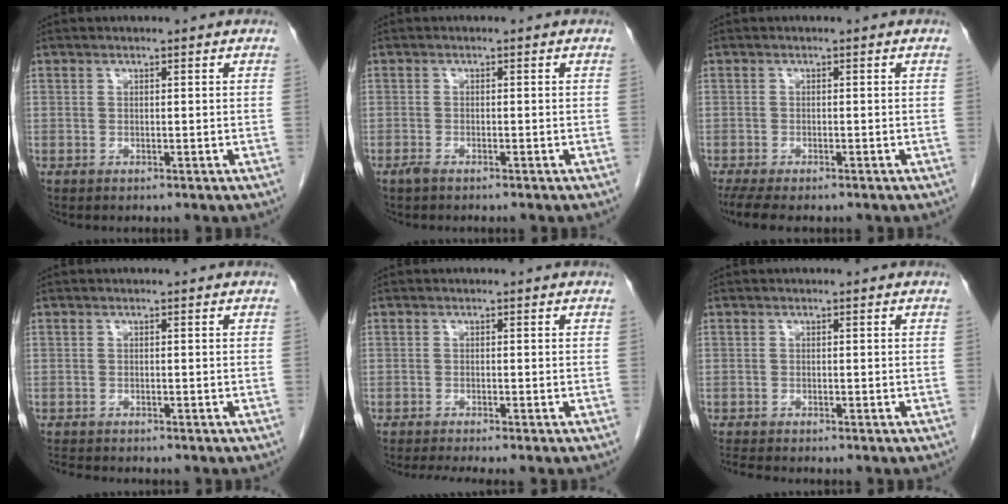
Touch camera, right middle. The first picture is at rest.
{"total": 1.1, "force": [-1.0, 0.1, 0.6], "torque": [-0.017, -0.002, -0.016]}
{"total": 6.4, "force": [-5.1, 1.7, 3.5], "torque": [-0.056, -0.012, -0.080]}
{"total": 2.9, "force": [-2.7, 0.5, 1.0], "torque": [-0.016, -0.009, -0.042]}
{"total": 4.2, "force": [-3.6, -0.2, 2.2], "torque": [-0.029, -0.009, -0.057]}
{"total": 1.9, "force": [-1.8, -0.1, 0.5], "torque": [-0.014, -0.008, -0.033]}